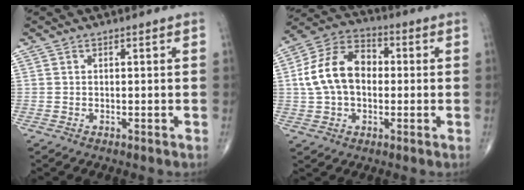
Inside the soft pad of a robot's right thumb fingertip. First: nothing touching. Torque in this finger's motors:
{"motor_torque": [1.92, 2.03, 1.25, -0.12, 0.15]}